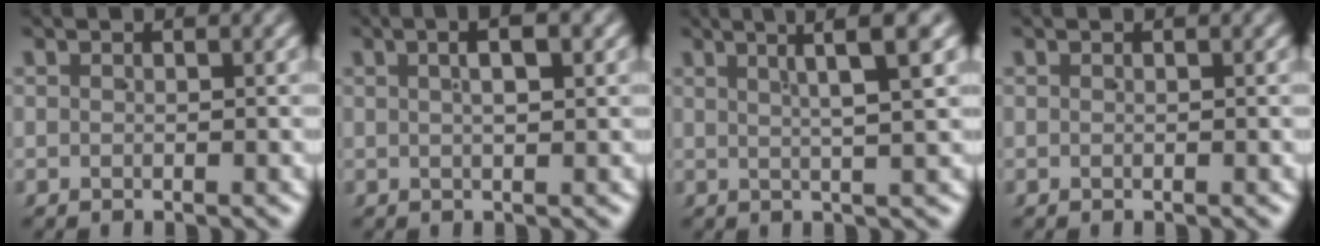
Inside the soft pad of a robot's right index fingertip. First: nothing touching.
{"total": 2.7, "force": [1.0, 0.5, 2.5], "torque": [-0.028, 0.012, 0.015]}
{"total": 4.8, "force": [2.8, -0.6, 3.8], "torque": [-0.050, 0.020, 0.042]}
{"total": 0.0}